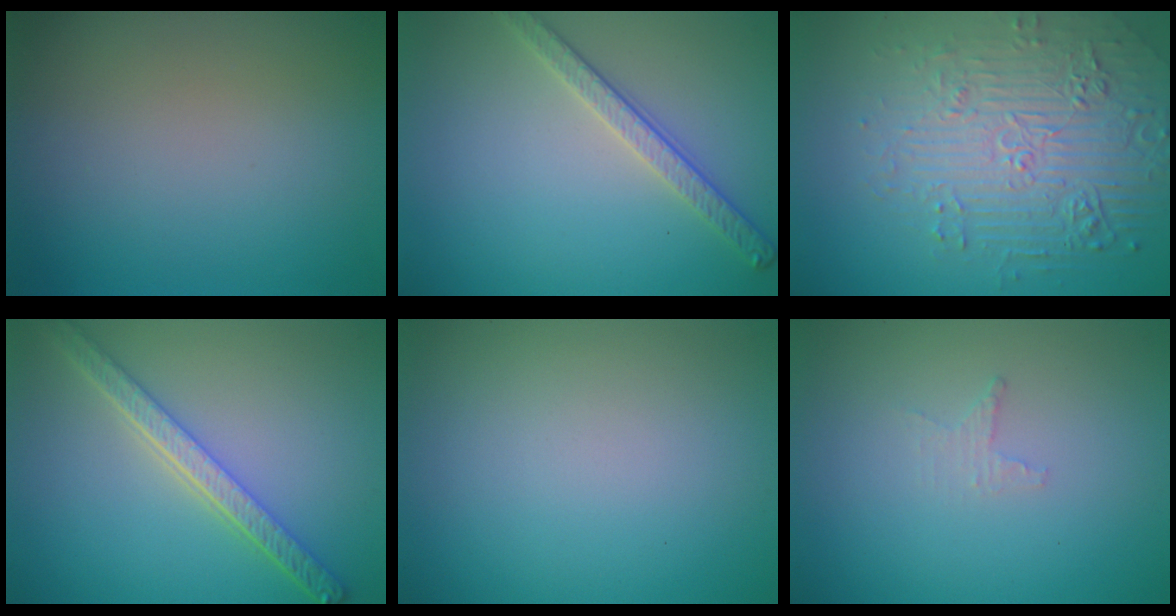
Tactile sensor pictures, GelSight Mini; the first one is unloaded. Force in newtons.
{"total": 2.8, "press": 2.7, "slide": 0.8}
{"total": 6.7, "press": 5.2, "slide": 4.2}
{"total": 4.8, "press": 3.8, "slide": 3.0}
{"total": 0.0}
{"total": 0.9, "press": 0.8, "slide": 0.3}